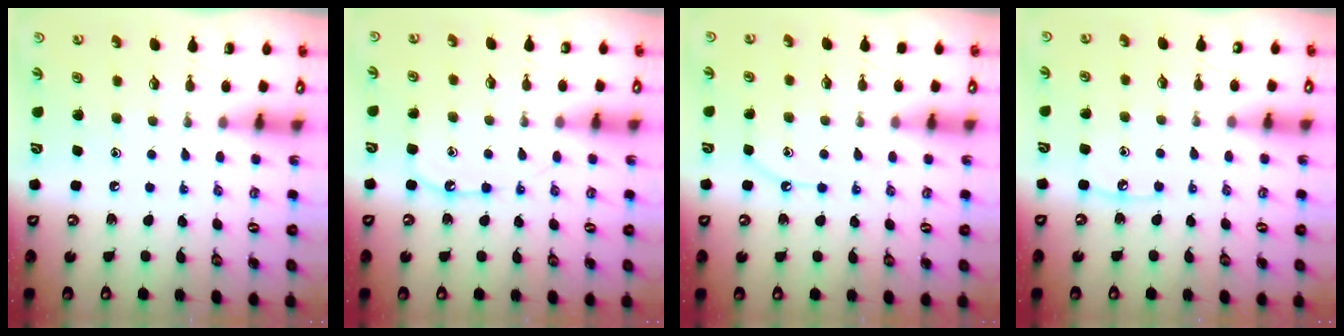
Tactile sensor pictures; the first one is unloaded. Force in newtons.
{"total": 8.3, "press": 8.2, "slide": 0.8}
{"total": 5.6, "press": 5.5, "slide": 0.6}
{"total": 4.2, "press": 4.1, "slide": 0.5}